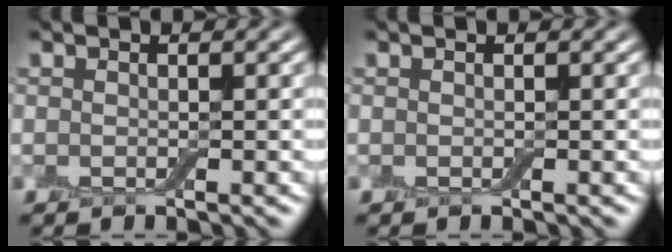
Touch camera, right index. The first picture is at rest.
{"total": 0.0}